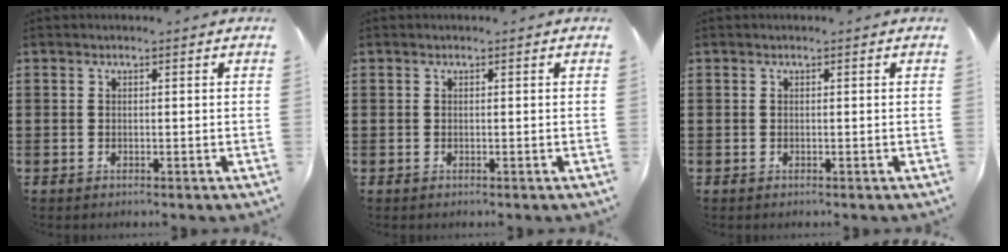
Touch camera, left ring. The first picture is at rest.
{"total": 0.0}
{"total": 0.0}